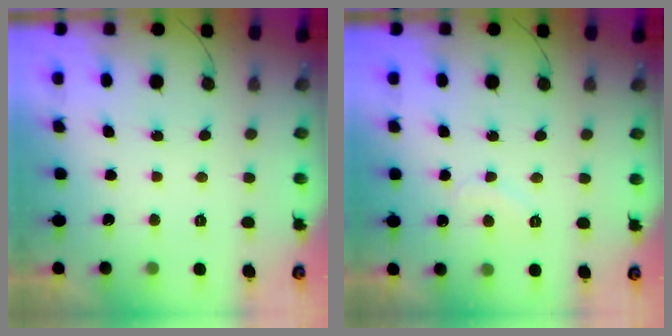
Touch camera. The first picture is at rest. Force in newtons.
{"total": 6.1, "press": 6.1, "slide": 0.5}